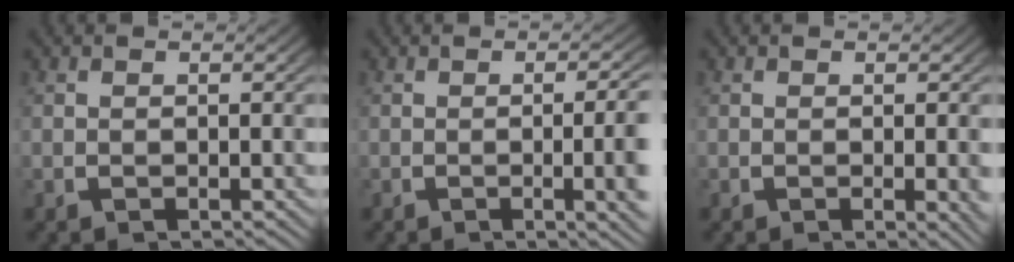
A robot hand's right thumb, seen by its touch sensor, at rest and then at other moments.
{"total": 5.1, "force": [-0.9, 1.4, 4.8], "torque": [-0.056, 0.005, -0.017]}
{"total": 1.6, "force": [0.0, 0.2, 1.6], "torque": [-0.016, -0.002, 0.000]}